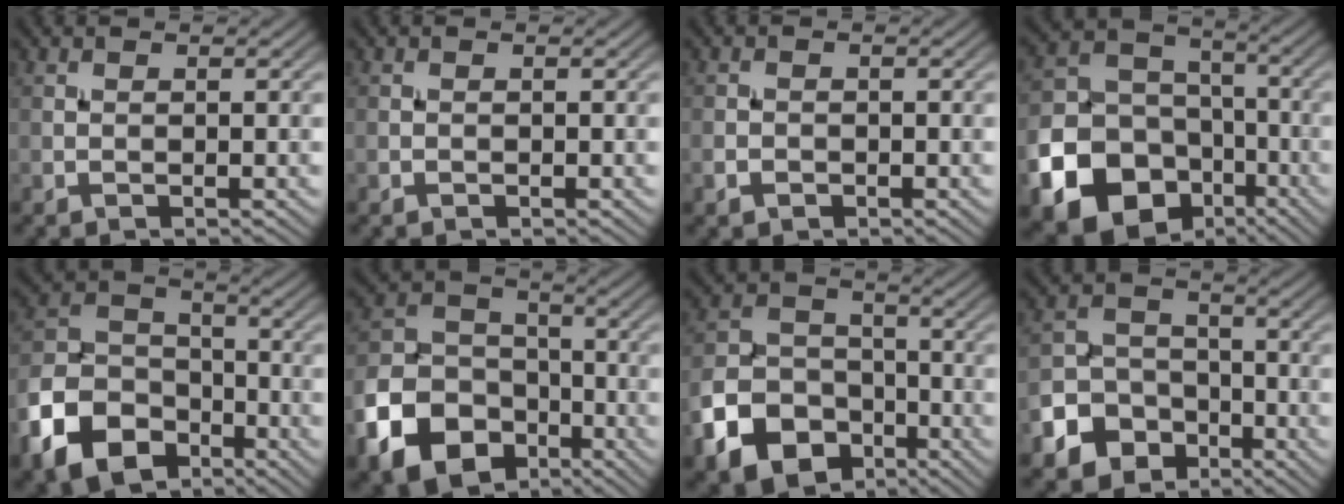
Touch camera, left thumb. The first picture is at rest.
{"total": 0.0}
{"total": 1.5, "force": [-0.8, 1.1, 0.5], "torque": [-0.009, -0.002, -0.019]}
{"total": 19.3, "force": [-9.1, 15.1, 8.0], "torque": [-0.199, -0.067, -0.169]}
{"total": 13.0, "force": [-7.0, 8.7, 6.7], "torque": [-0.181, -0.027, -0.148]}
{"total": 14.3, "force": [-7.1, 10.1, 7.1], "torque": [-0.201, -0.038, -0.137]}
{"total": 12.0, "force": [-6.3, 8.4, 5.8], "torque": [-0.152, -0.035, -0.122]}
{"total": 8.8, "force": [-4.7, 6.7, 3.2], "torque": [-0.080, -0.019, -0.106]}